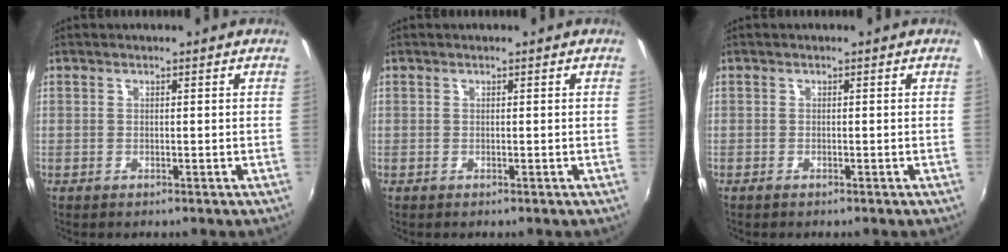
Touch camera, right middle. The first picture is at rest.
{"total": 0.0}
{"total": 0.6, "force": [-0.5, 0.2, 0.2], "torque": [-0.006, -0.003, -0.011]}